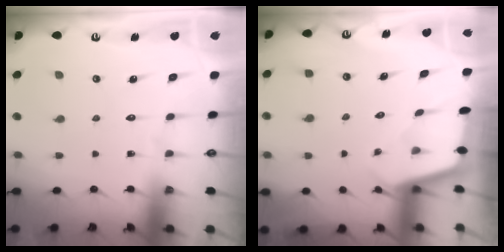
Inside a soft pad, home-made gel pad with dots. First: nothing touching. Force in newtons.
{"total": 1.8, "press": 1.8, "slide": 0.1}